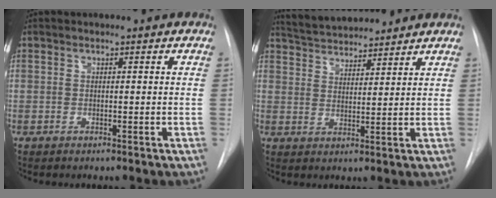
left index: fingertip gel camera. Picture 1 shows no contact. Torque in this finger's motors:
{"motor_torque": [0.01, -0.52, 0.16, 0.04]}